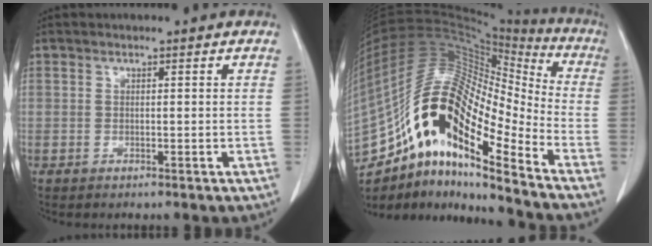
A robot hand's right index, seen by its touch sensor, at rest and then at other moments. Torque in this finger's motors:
{"motor_torque": [1.65, -0.49, 1.05, 0.21]}